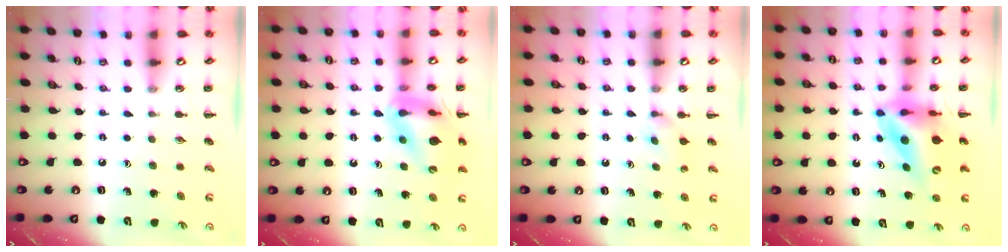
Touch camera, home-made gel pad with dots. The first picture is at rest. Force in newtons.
{"total": 15.5, "press": 15.4, "slide": 2.3}
{"total": 2.8, "press": 2.5, "slide": 1.2}
{"total": 12.2, "press": 11.6, "slide": 3.6}